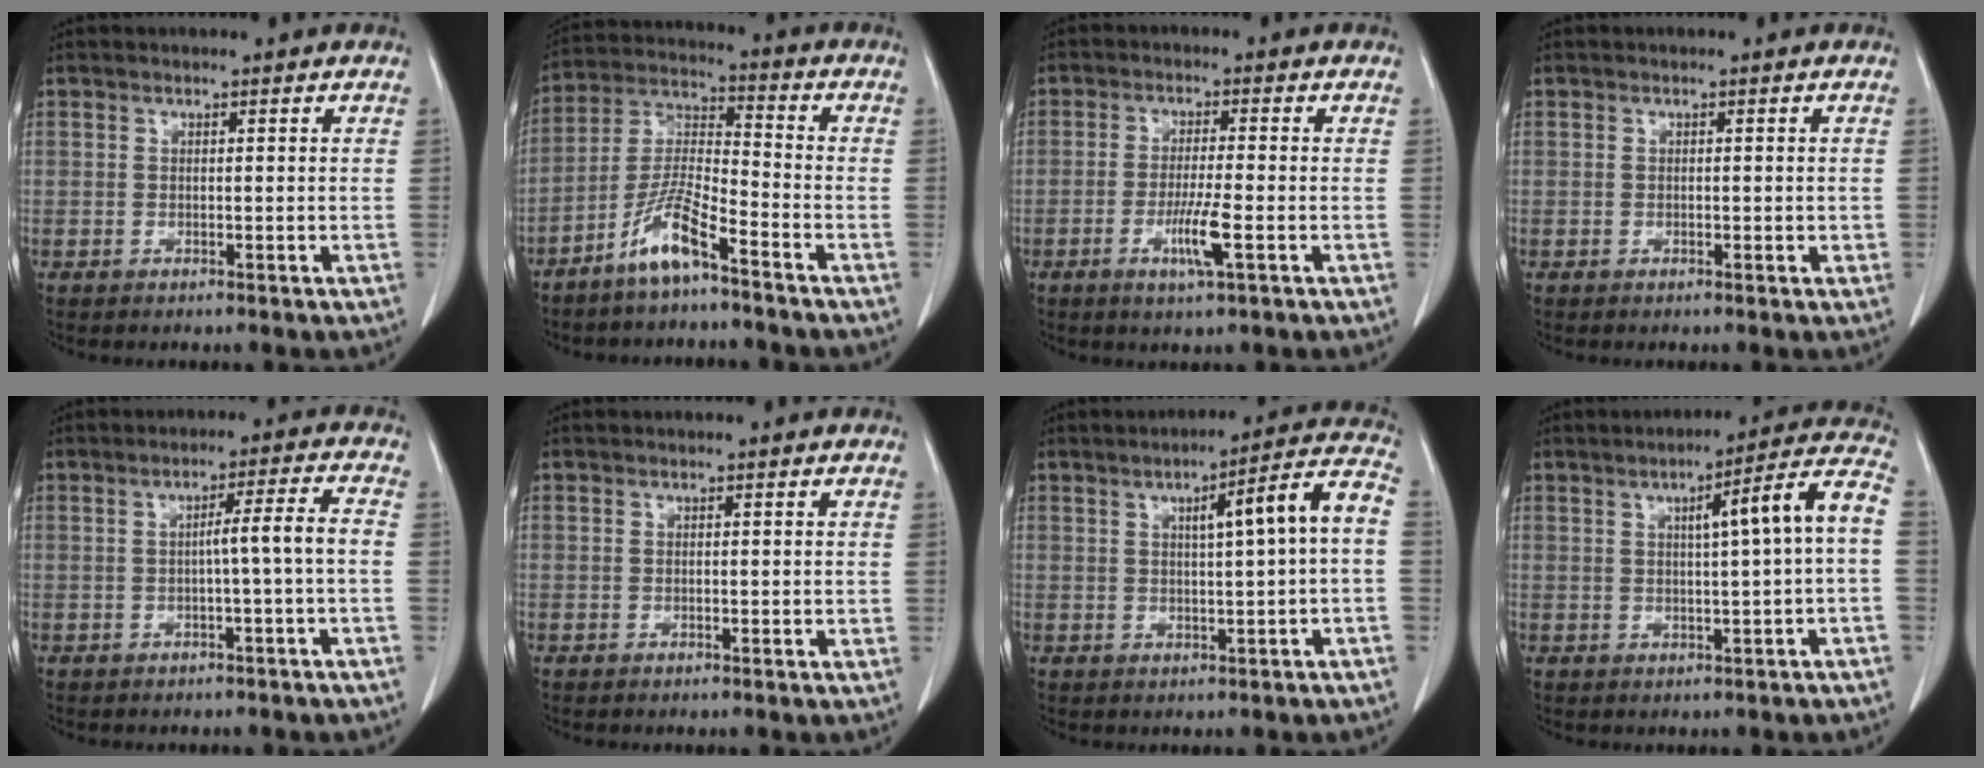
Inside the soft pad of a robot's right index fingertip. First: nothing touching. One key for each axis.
{"total": 8.8, "fx": -5.9, "fy": 0.8, "fz": 6.5, "tx": -0.141, "ty": -0.009, "tz": -0.121}
{"total": 5.4, "fx": -2.0, "fy": -0.1, "fz": 5.0, "tx": -0.096, "ty": -0.010, "tz": -0.037}
{"total": 1.1, "fx": -0.1, "fy": 0.6, "fz": 0.9, "tx": -0.014, "ty": 0.001, "tz": 0.000}
{"total": 4.5, "fx": -0.9, "fy": -0.9, "fz": 4.4, "tx": -0.067, "ty": 0.010, "tz": -0.012}
{"total": 0.6, "fx": -0.1, "fy": 0.2, "fz": 0.6, "tx": -0.009, "ty": 0.001, "tz": 0.000}
{"total": 9.3, "fx": 0.7, "fy": 0.1, "fz": 9.3, "tx": -0.126, "ty": 0.022, "tz": 0.008}
{"total": 9.9, "fx": 0.8, "fy": -0.3, "fz": 9.8, "tx": -0.132, "ty": 0.022, "tz": 0.008}